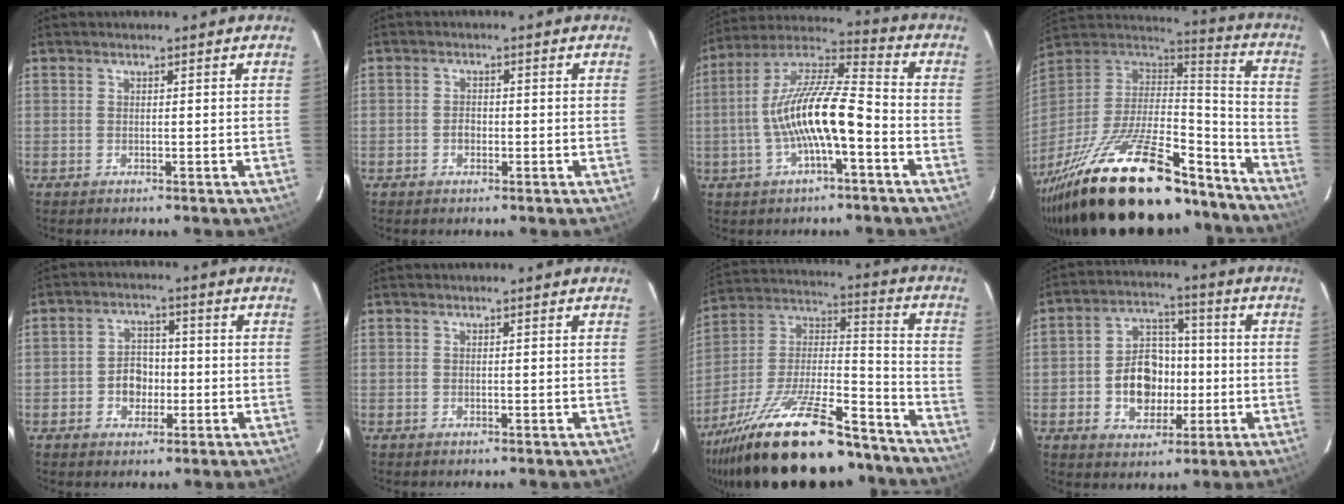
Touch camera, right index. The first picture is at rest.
{"total": 1.8, "force": [-0.7, 1.4, 1.0], "torque": [-0.019, 0.005, -0.013]}
{"total": 14.7, "force": [-3.8, 3.2, 13.8], "torque": [-0.265, 0.007, -0.071]}
{"total": 35.1, "force": [-24.8, 11.5, 22.0], "torque": [-0.398, -0.032, -0.379]}
{"total": 5.5, "force": [-1.5, 4.6, 2.7], "torque": [-0.056, 0.015, -0.020]}
{"total": 0.0}
{"total": 31.0, "force": [-22.9, 9.3, 18.7], "torque": [-0.344, -0.023, -0.349]}
{"total": 11.1, "force": [-2.2, 8.6, 6.6], "torque": [-0.138, 0.025, -0.026]}